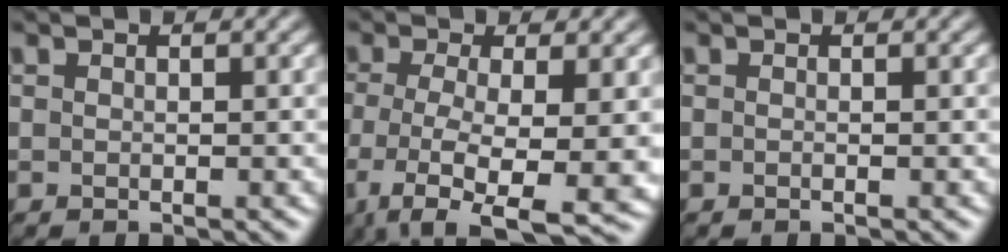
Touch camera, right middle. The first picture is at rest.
{"total": 8.0, "force": [-3.2, 2.6, 6.8], "torque": [-0.134, -0.025, -0.054]}
{"total": 0.0}